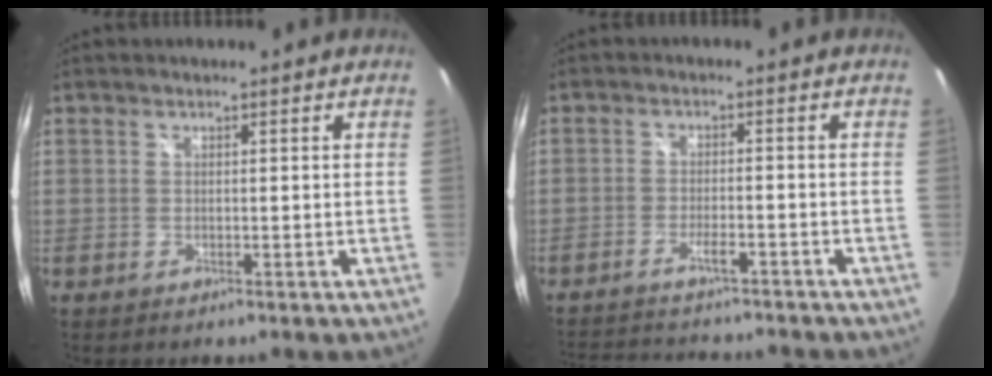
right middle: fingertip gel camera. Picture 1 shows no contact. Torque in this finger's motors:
{"motor_torque": [1.10, -1.04, 0.07, 0.04]}